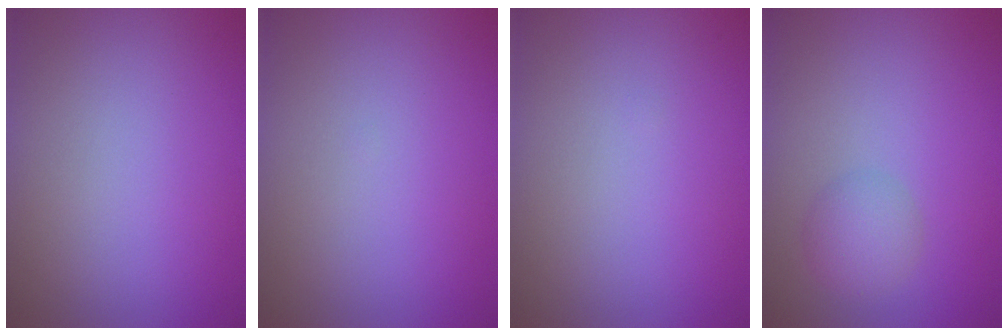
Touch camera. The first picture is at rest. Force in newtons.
{"total": 0.0}
{"total": 0.0}
{"total": 2.5, "press": 2.5, "slide": 0.1}